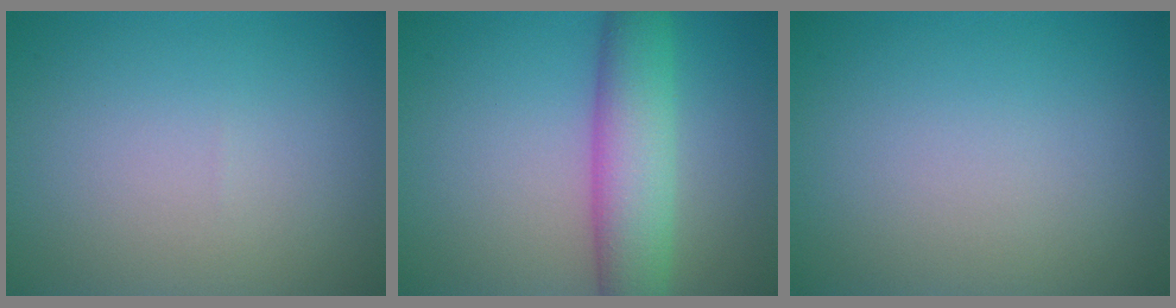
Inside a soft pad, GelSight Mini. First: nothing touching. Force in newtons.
{"total": 6.2, "press": 6.2, "slide": 0.2}
{"total": 0.0}